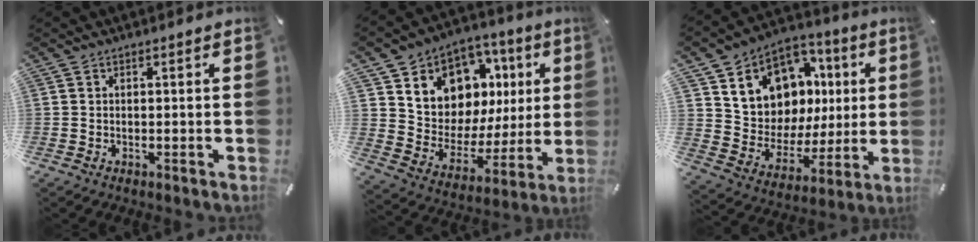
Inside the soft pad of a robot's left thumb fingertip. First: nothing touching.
{"total": 10.6, "force": [5.1, 8.9, 2.7], "torque": [-0.046, -0.065, 0.101]}
{"total": 12.4, "force": [5.0, 10.8, 3.7], "torque": [-0.064, -0.047, 0.102]}